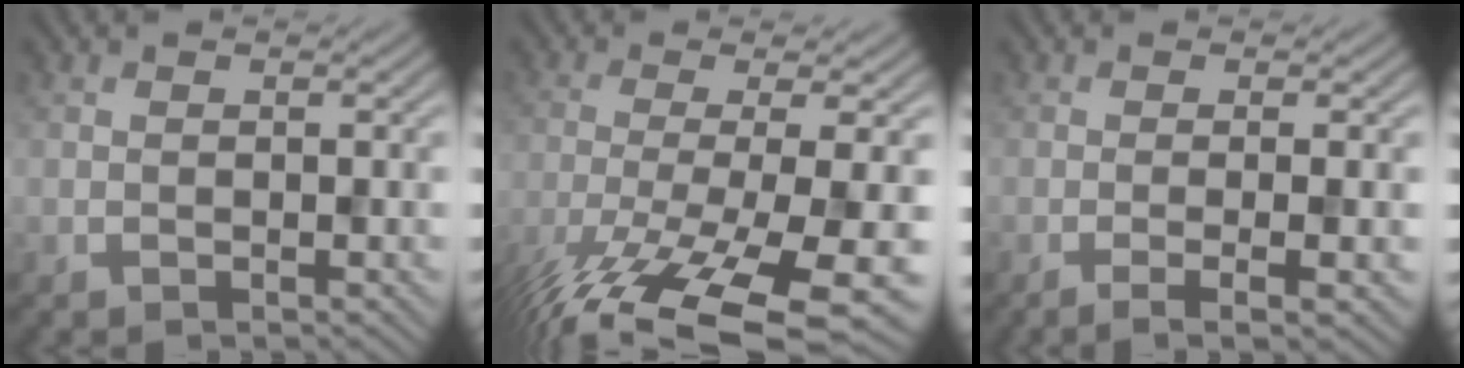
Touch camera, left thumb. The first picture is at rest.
{"total": 13.9, "force": [-8.3, 2.9, 10.8], "torque": [-0.196, -0.027, -0.124]}
{"total": 3.8, "force": [-0.9, 0.7, 3.6], "torque": [-0.051, 0.005, -0.027]}